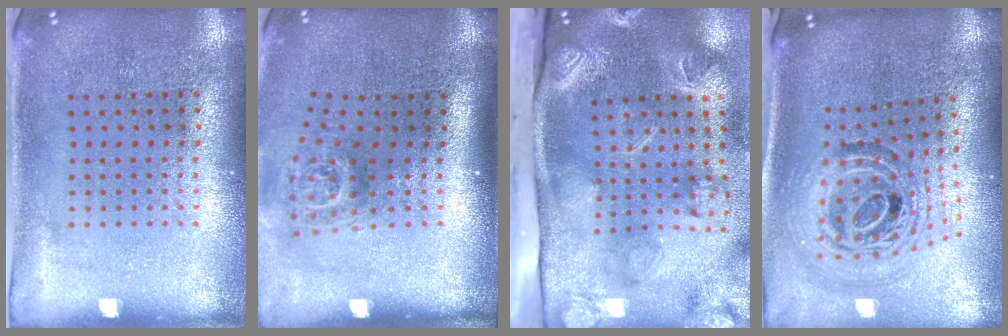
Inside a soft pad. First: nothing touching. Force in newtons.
{"total": 1.8, "press": 1.2, "slide": 1.3}
{"total": 4.5, "press": 3.3, "slide": 3.0}
{"total": 1.9, "press": 1.5, "slide": 1.1}